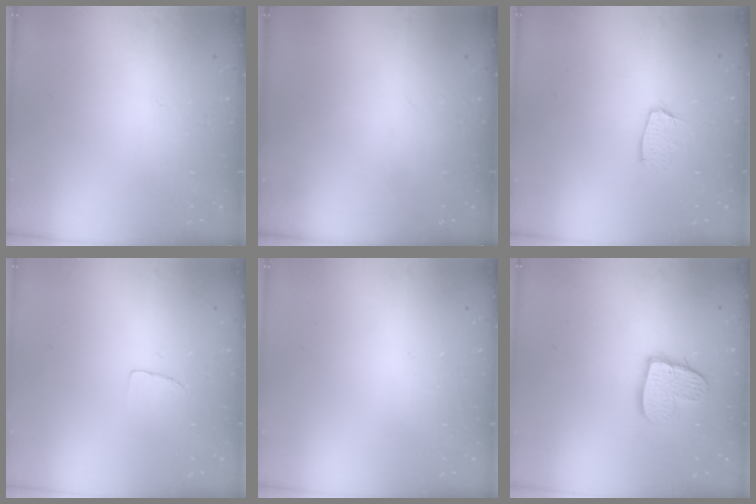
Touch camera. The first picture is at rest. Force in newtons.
{"total": 0.0}
{"total": 6.1, "press": 6.1, "slide": 0.2}
{"total": 2.7, "press": 2.7, "slide": 0.2}
{"total": 0.0}
{"total": 12.6, "press": 12.5, "slide": 1.0}